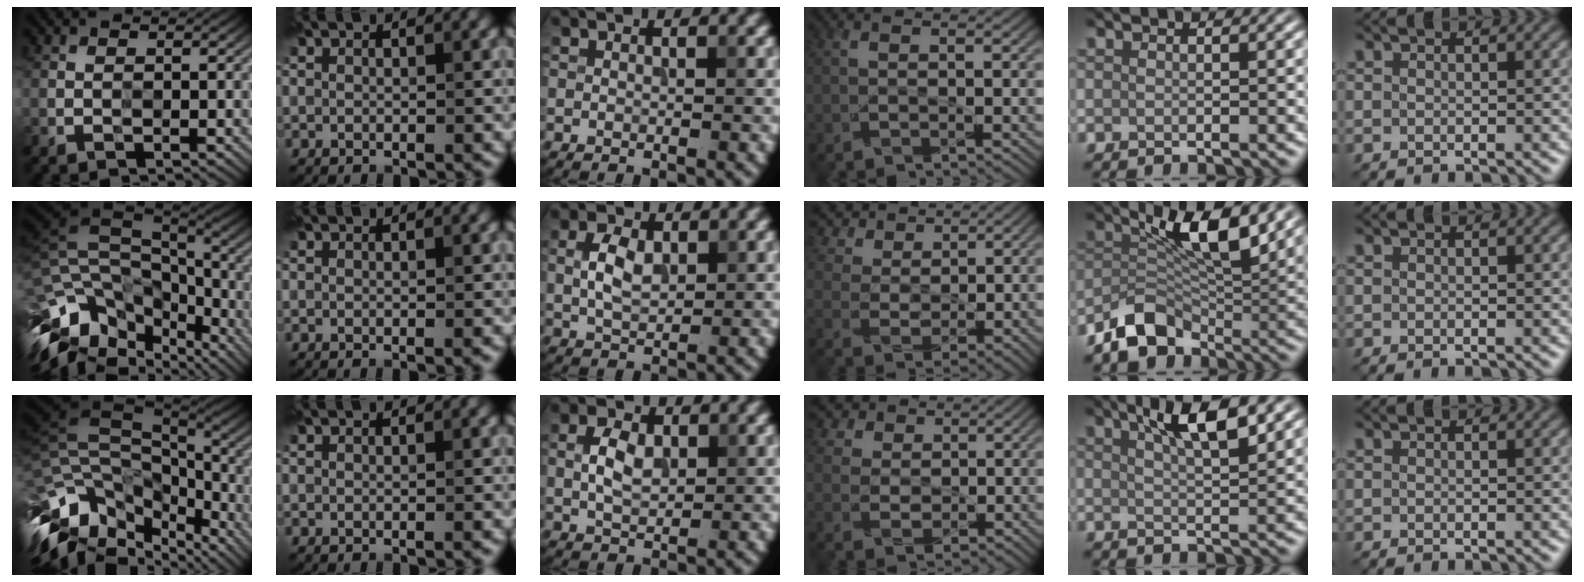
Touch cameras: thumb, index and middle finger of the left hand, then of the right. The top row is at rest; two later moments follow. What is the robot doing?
{"motion": "wipe", "object": "glasses"}